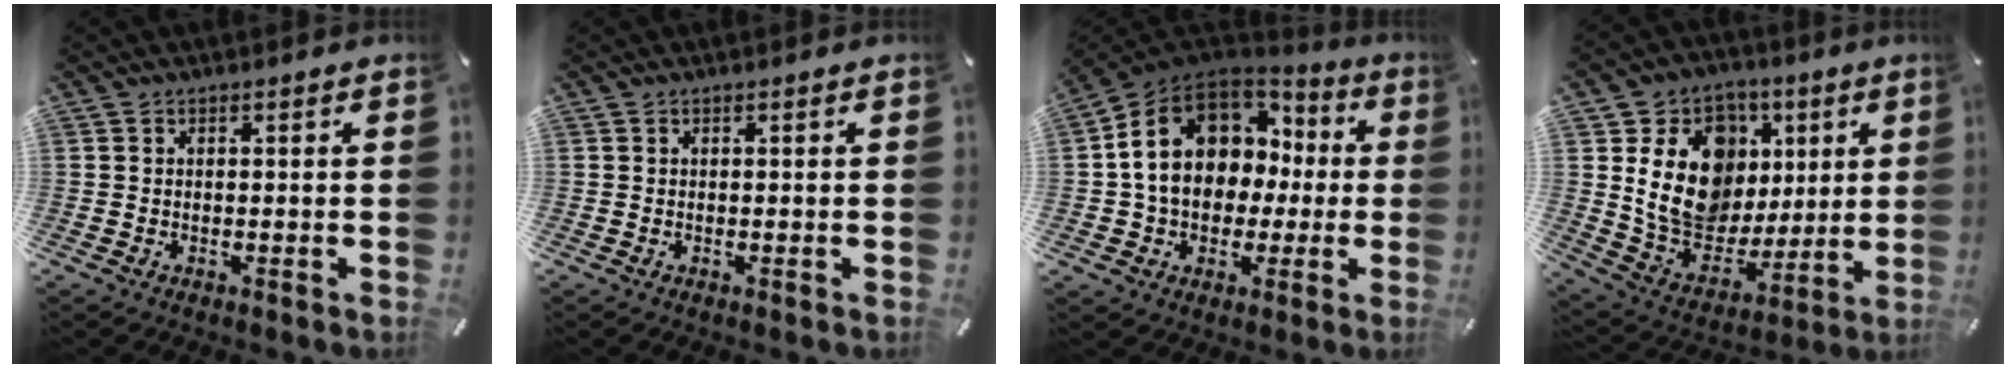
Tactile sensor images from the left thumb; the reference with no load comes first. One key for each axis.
{"total": 0.0}
{"total": 14.4, "fx": 1.5, "fy": 12.0, "fz": 7.9, "tx": -0.162, "ty": 0.000, "tz": 0.033}
{"total": 18.9, "fx": 4.3, "fy": 15.2, "fz": 10.2, "tx": -0.178, "ty": -0.013, "tz": 0.090}